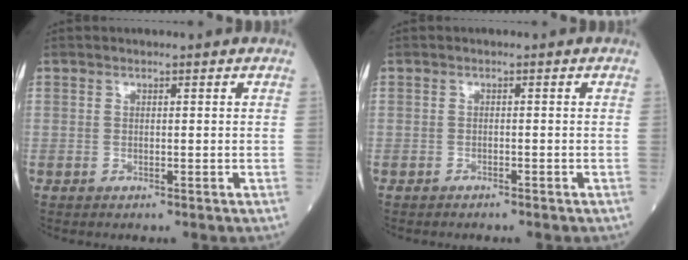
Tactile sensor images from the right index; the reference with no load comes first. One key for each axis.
{"total": 1.2, "fx": -1.1, "fy": 0.2, "fz": 0.5, "tx": -0.013, "ty": -0.002, "tz": -0.011}